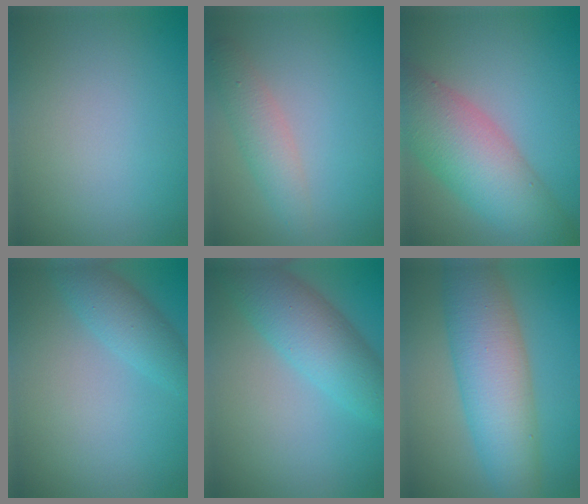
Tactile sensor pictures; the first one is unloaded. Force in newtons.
{"total": 2.6, "press": 2.6, "slide": 0.2}
{"total": 8.6, "press": 8.6, "slide": 0.3}
{"total": 3.1, "press": 3.1, "slide": 0.2}
{"total": 6.1, "press": 6.1, "slide": 0.2}
{"total": 8.1, "press": 8.1, "slide": 0.0}